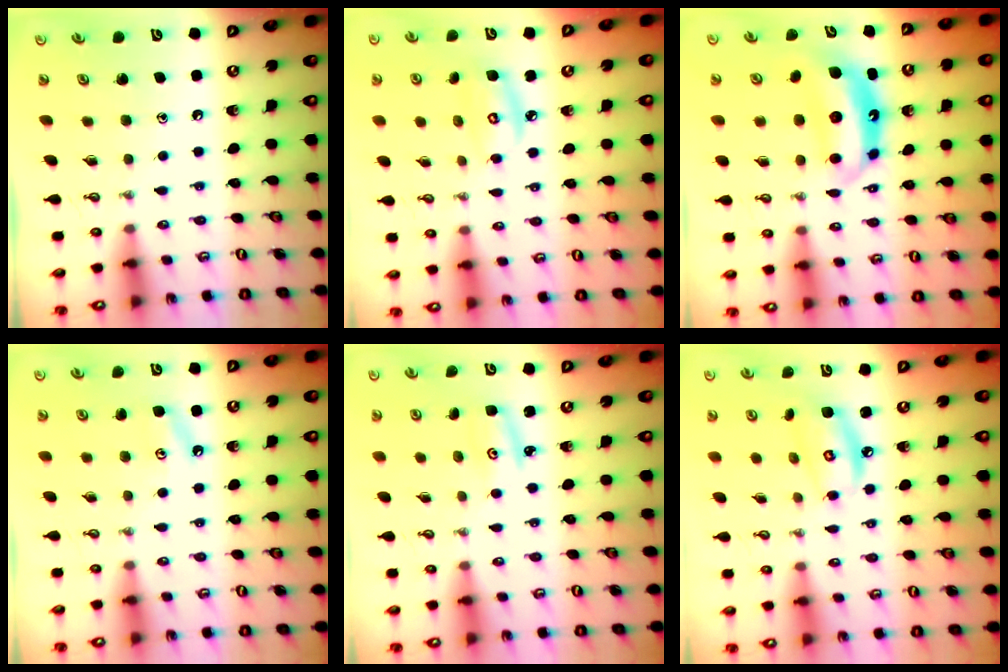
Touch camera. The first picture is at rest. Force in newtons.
{"total": 6.0, "press": 6.0, "slide": 0.3}
{"total": 7.0, "press": 6.9, "slide": 0.5}
{"total": 3.8, "press": 3.8, "slide": 0.4}
{"total": 2.7, "press": 2.7, "slide": 0.3}
{"total": 7.8, "press": 7.8, "slide": 0.7}